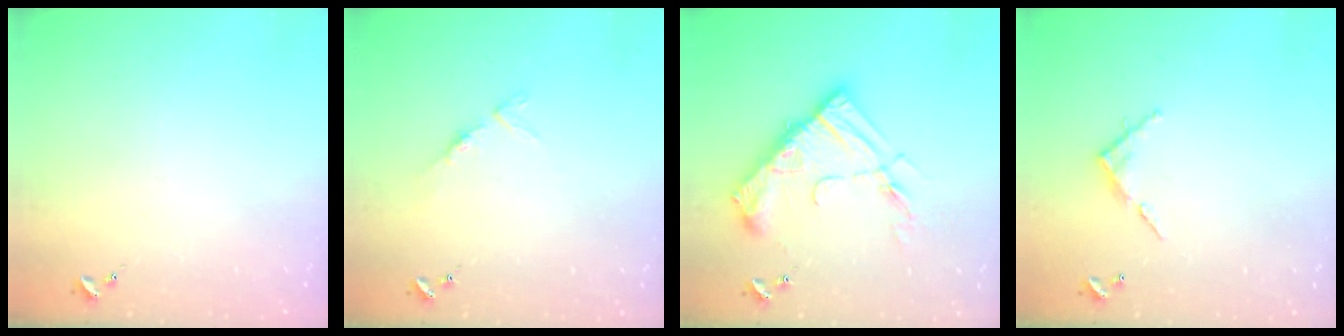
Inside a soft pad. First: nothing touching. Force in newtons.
{"total": 5.9, "press": 5.9, "slide": 0.5}
{"total": 16.6, "press": 16.6, "slide": 1.1}
{"total": 5.7, "press": 5.7, "slide": 0.4}